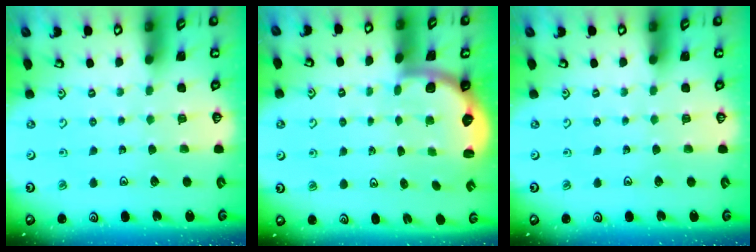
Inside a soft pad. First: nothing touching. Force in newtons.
{"total": 2.1, "press": 1.9, "slide": 1.0}
{"total": 0.0}